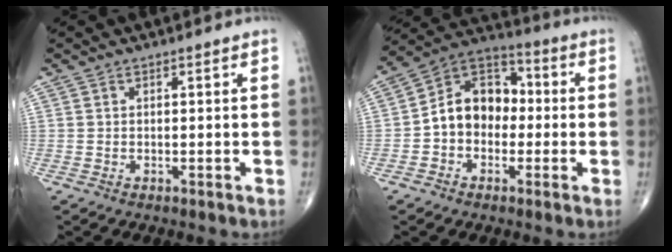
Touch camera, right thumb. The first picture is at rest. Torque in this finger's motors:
{"motor_torque": [1.33, 1.31, 1.27, -0.20, 0.08]}